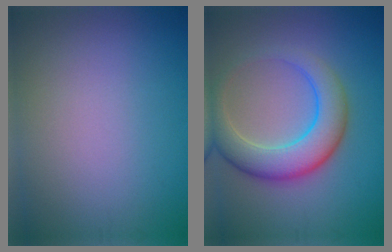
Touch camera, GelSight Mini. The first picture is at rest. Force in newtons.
{"total": 6.4, "press": 6.4, "slide": 0.1}